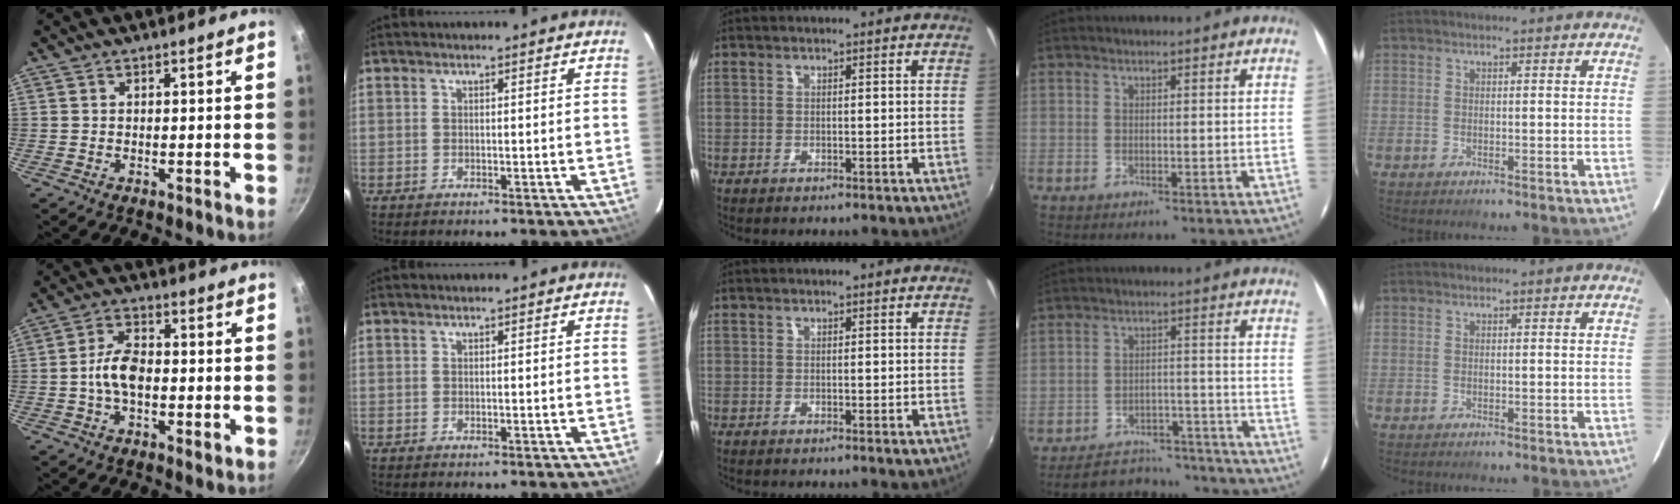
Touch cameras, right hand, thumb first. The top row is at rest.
{"thumb": {"total": 8.4, "force": [-0.6, 4.5, 7.1], "torque": [-0.129, 0.011, -0.022]}, "ring": {"total": 17.7, "force": [-16.1, 5.8, 4.7], "torque": [-0.108, 0.037, -0.200]}}